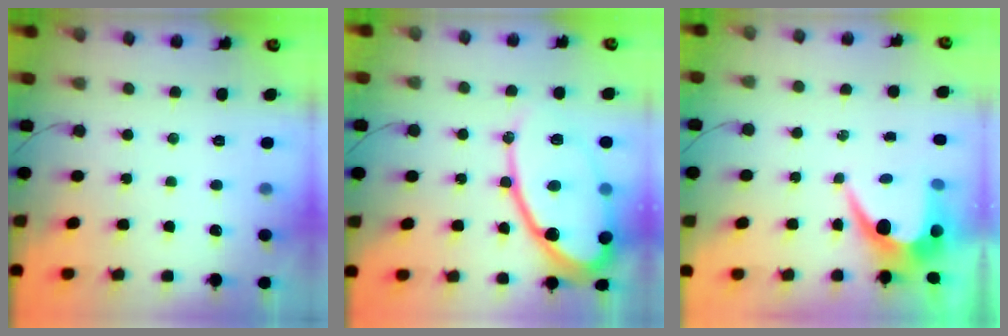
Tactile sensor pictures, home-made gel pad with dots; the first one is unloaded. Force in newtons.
{"total": 22.7, "press": 22.6, "slide": 2.3}
{"total": 6.2, "press": 6.2, "slide": 0.3}